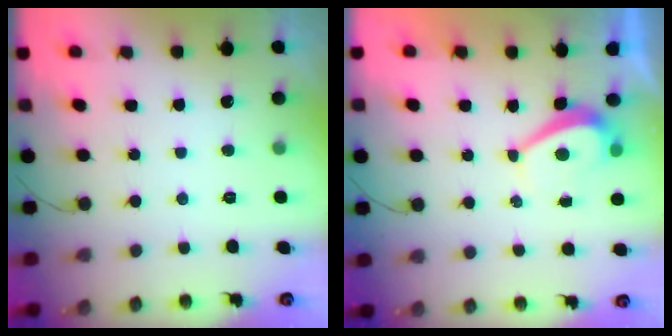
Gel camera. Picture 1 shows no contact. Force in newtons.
{"total": 2.7, "press": 2.6, "slide": 0.7}